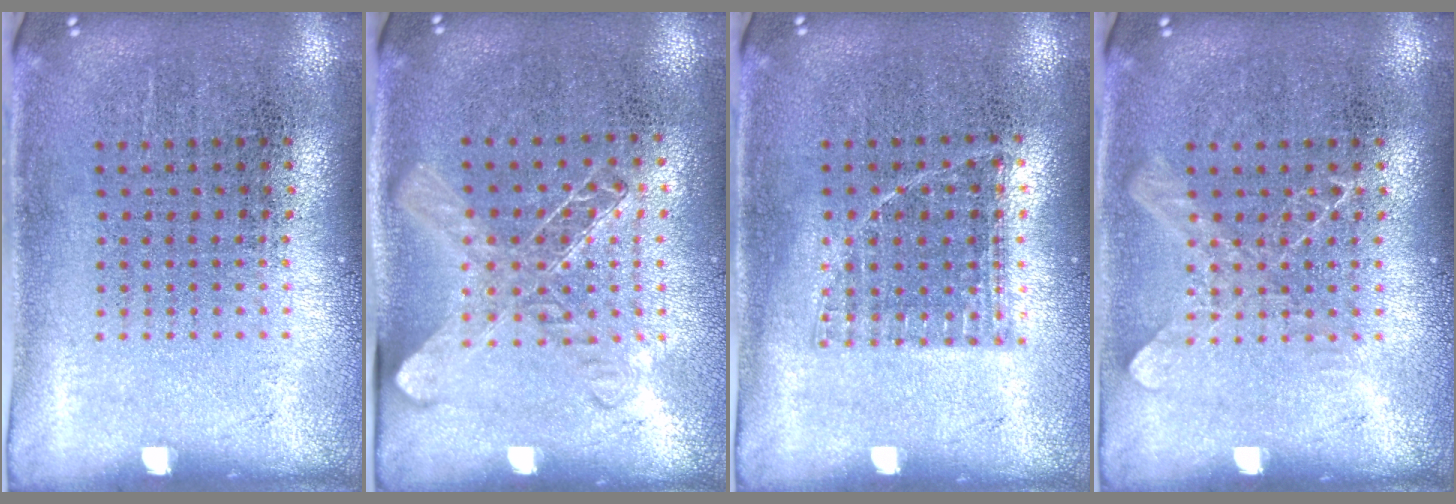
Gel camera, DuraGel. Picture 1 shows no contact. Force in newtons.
{"total": 1.4, "press": 1.3, "slide": 0.6}
{"total": 0.8, "press": 0.7, "slide": 0.3}
{"total": 1.1, "press": 1.1, "slide": 0.2}